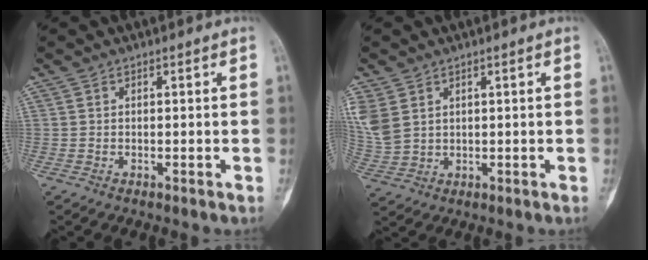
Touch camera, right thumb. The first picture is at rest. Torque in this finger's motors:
{"motor_torque": [-0.51, 0.86, 0.77, 0.77, 0.13]}